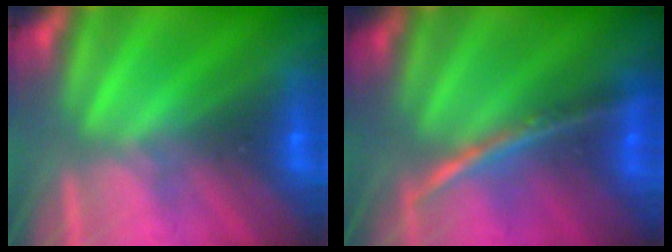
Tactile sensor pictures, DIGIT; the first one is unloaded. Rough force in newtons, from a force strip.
{"total": 1.9}